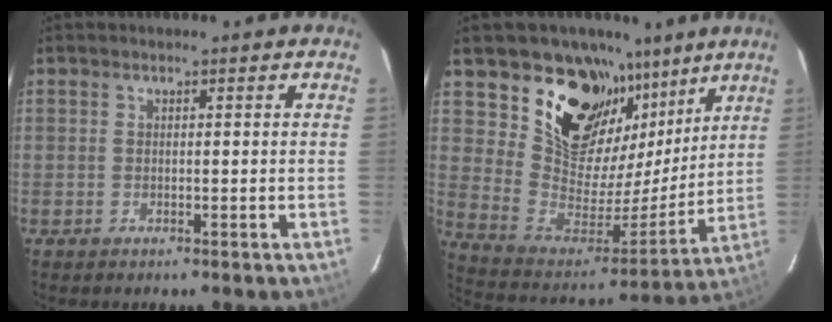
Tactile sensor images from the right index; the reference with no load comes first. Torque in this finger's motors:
{"motor_torque": [0.54, 0.48, 0.34, 0.10]}